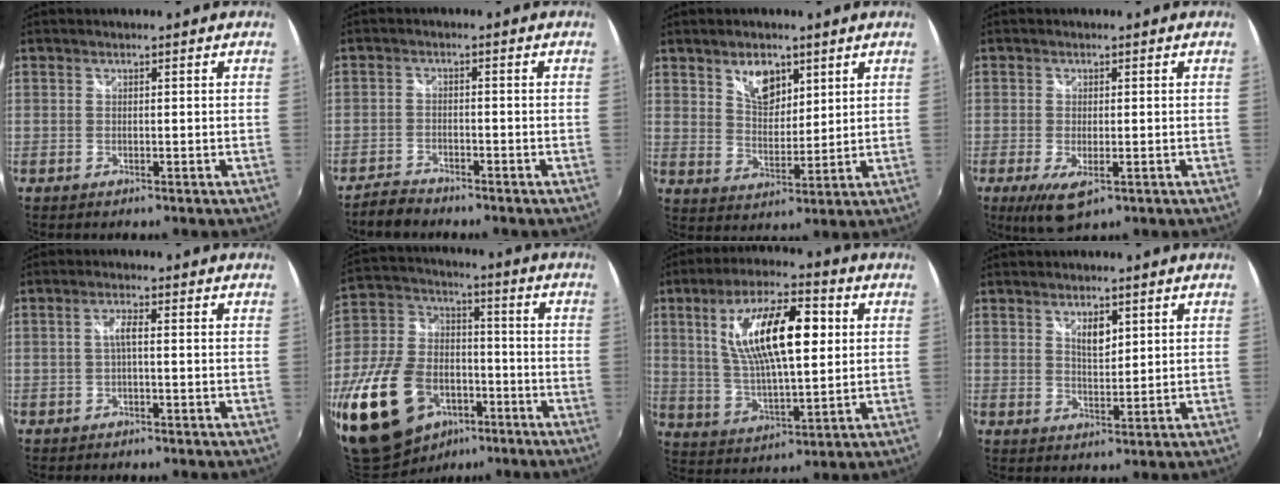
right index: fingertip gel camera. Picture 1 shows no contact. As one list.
[{"total": 3.8, "force": [-3.5, 1.1, 0.9], "torque": [-0.037, -0.004, -0.068]}, {"total": 7.1, "force": [4.2, 4.1, 4.1], "torque": [-0.057, 0.003, 0.078]}, {"total": 6.0, "force": [-2.4, 2.4, 5.0], "torque": [-0.100, -0.023, -0.035]}, {"total": 2.1, "force": [-0.3, 0.2, 2.0], "torque": [-0.040, 0.005, -0.006]}, {"total": 24.6, "force": [-11.5, 15.9, 14.8], "torque": [-0.340, 0.000, -0.181]}, {"total": 17.2, "force": [4.2, 5.9, 15.6], "torque": [-0.280, 0.014, 0.079]}, {"total": 4.0, "force": [1.9, 1.8, 3.0], "torque": [-0.046, -0.001, 0.034]}]